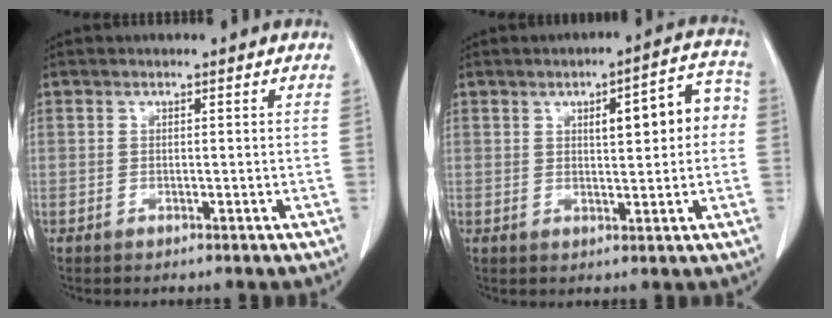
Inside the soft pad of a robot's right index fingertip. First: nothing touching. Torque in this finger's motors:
{"motor_torque": [0.22, 0.03, 0.17, 0.05]}